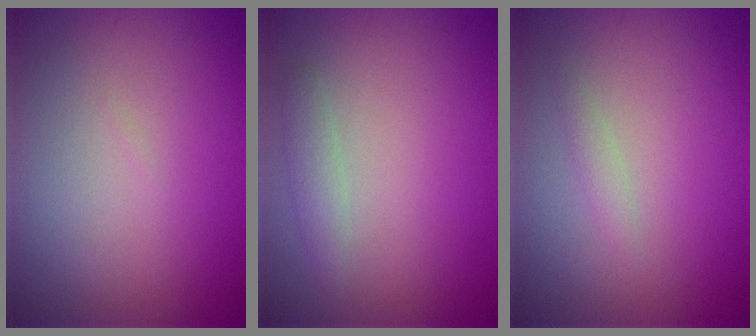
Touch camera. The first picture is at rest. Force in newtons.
{"total": 1.5, "press": 1.5, "slide": 0.0}
{"total": 0.9, "press": 0.9, "slide": 0.1}